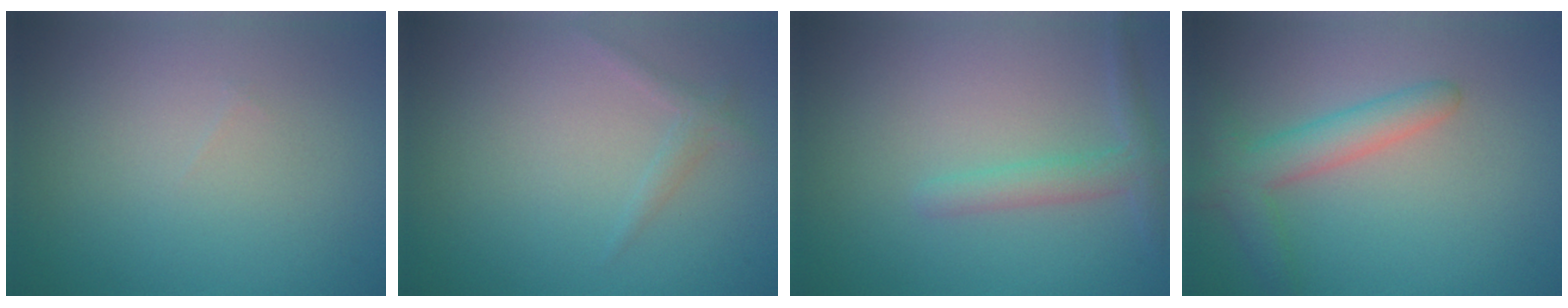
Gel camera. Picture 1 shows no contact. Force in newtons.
{"total": 1.0, "press": 1.0, "slide": 0.0}
{"total": 2.1, "press": 2.1, "slide": 0.2}
{"total": 3.7, "press": 3.7, "slide": 0.2}